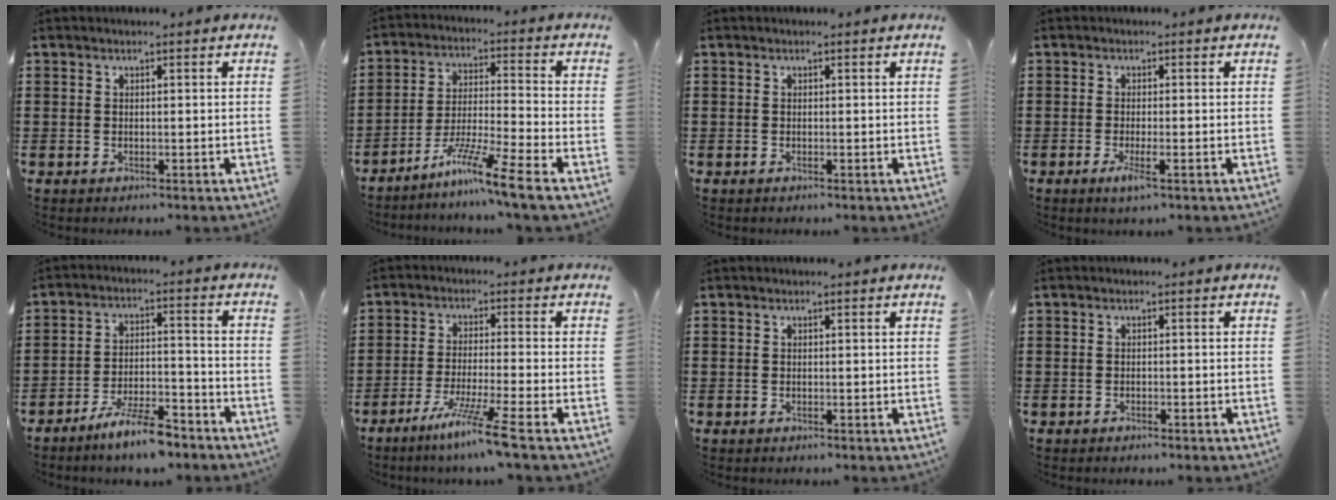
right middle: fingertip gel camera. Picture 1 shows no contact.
{"total": 8.8, "force": [-6.8, -0.5, 5.6], "torque": [-0.110, -0.010, -0.134]}
{"total": 0.0}
{"total": 2.7, "force": [-1.2, 0.2, 2.4], "torque": [-0.047, -0.010, -0.022]}
{"total": 7.6, "force": [-6.2, 1.1, 4.2], "torque": [-0.076, 0.005, -0.114]}
{"total": 7.2, "force": [-5.1, -1.0, 5.0], "torque": [-0.100, -0.019, -0.099]}
{"total": 0.0}
{"total": 0.6, "force": [-0.5, 0.1, 0.2], "torque": [-0.007, -0.002, -0.010]}